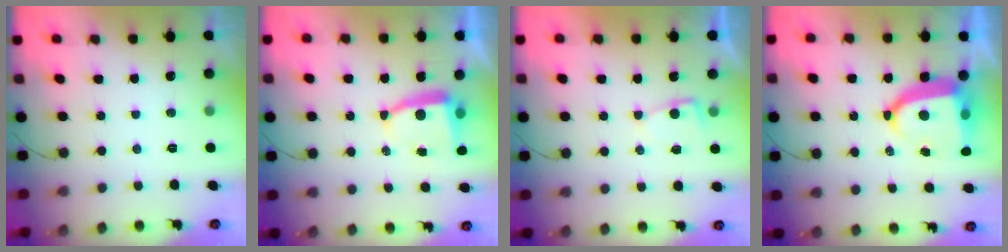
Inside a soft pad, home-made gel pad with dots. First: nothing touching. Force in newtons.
{"total": 6.0, "press": 5.9, "slide": 0.6}
{"total": 2.9, "press": 2.9, "slide": 0.3}
{"total": 11.8, "press": 11.7, "slide": 1.5}